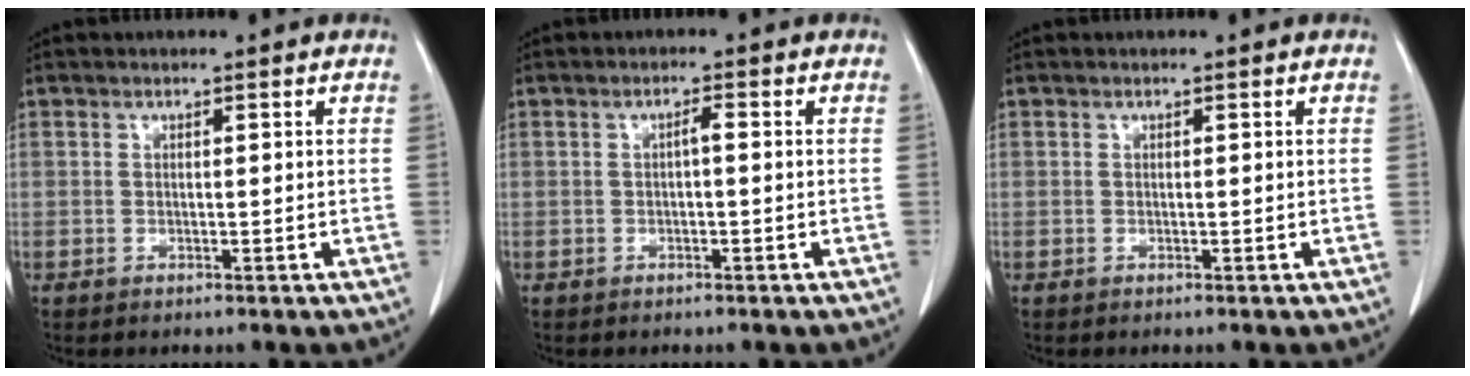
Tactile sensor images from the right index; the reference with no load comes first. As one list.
[{"total": 1.3, "force": [-0.1, 0.2, 1.3], "torque": [-0.020, 0.004, -0.001]}, {"total": 0.0}]